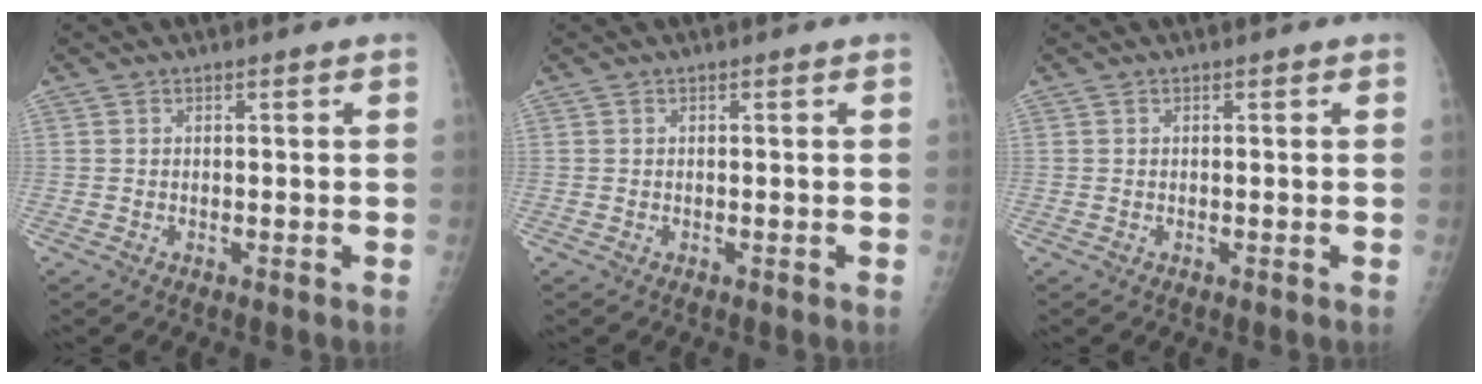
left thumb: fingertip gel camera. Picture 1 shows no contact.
{"total": 0.0}
{"total": 0.0}